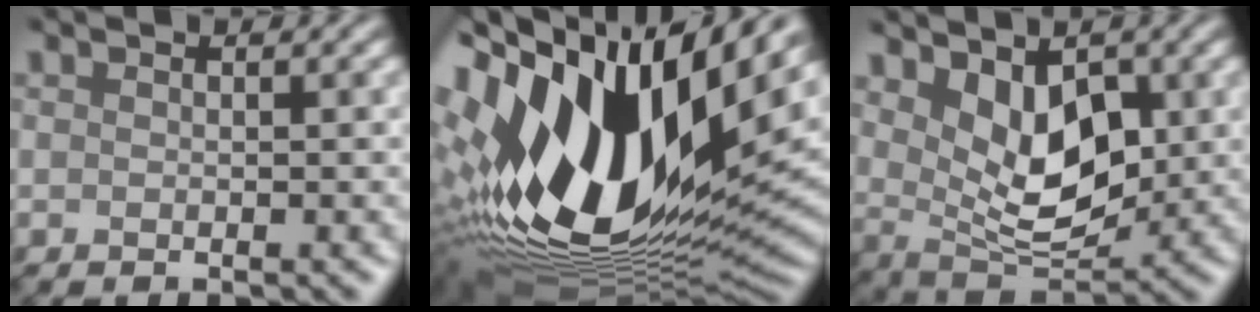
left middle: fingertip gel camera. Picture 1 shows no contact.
{"total": 18.1, "force": [2.9, 8.8, 15.5], "torque": [-0.327, -0.019, 0.047]}
{"total": 6.5, "force": [1.6, 3.8, 5.0], "torque": [-0.096, -0.007, 0.024]}